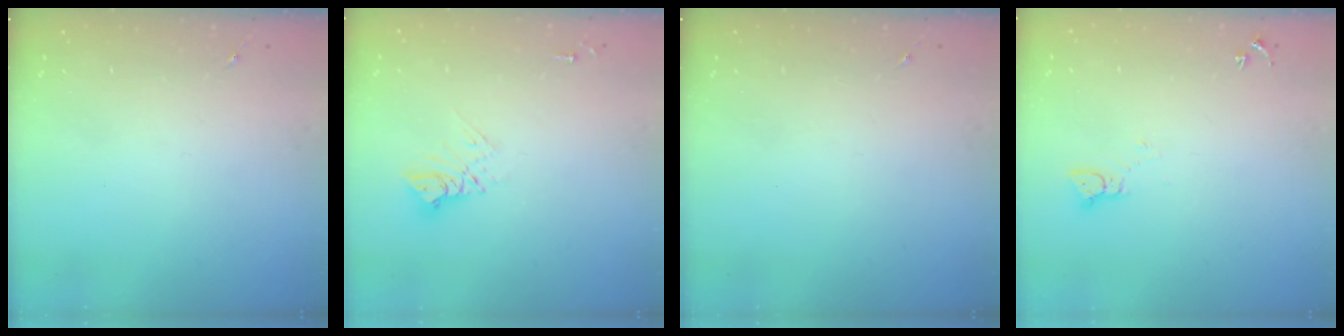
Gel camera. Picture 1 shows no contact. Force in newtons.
{"total": 9.3, "press": 9.3, "slide": 0.8}
{"total": 0.0}
{"total": 2.2, "press": 2.2, "slide": 0.2}